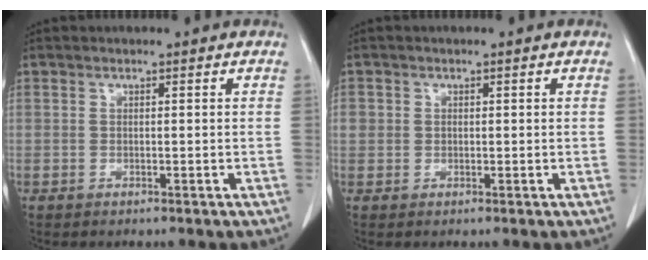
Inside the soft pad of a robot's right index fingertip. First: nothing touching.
{"total": 2.0, "force": [0.2, 1.9, 0.5], "torque": [-0.002, 0.008, 0.007]}